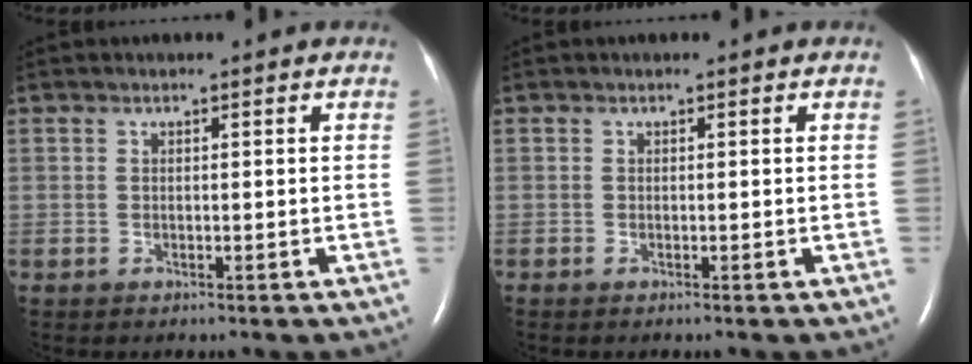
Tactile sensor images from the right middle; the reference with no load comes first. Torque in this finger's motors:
{"motor_torque": [-0.02, 0.02, 0.03, -0.01]}